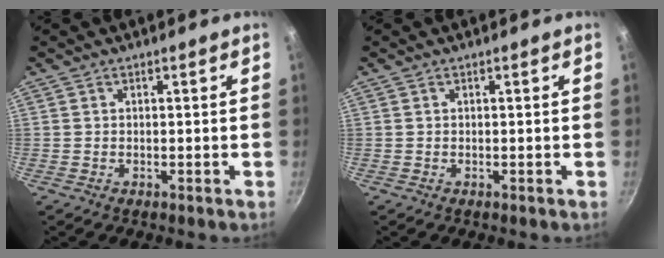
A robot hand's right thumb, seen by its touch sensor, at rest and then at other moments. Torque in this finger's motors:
{"motor_torque": [-0.17, 0.17, 0.03, -0.03, 0.00]}